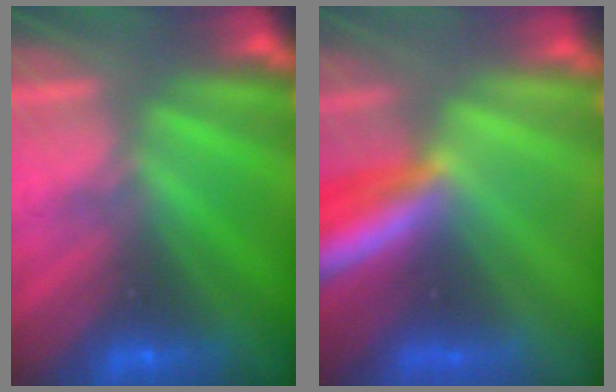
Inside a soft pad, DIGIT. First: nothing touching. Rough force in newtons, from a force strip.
{"total": 7.3}